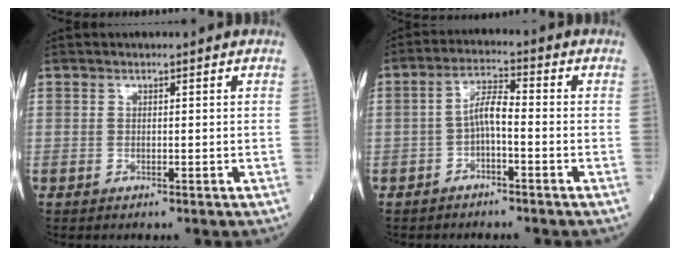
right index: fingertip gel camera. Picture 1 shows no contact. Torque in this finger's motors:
{"motor_torque": [0.73, -0.15, 0.40, 0.11]}